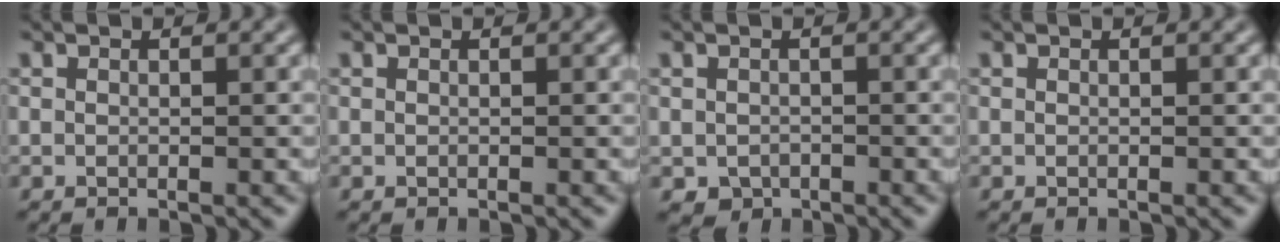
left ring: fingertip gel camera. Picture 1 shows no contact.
{"total": 0.0}
{"total": 1.4, "force": [-0.6, 1.2, 0.5], "torque": [-0.008, -0.007, -0.010]}
{"total": 0.0}